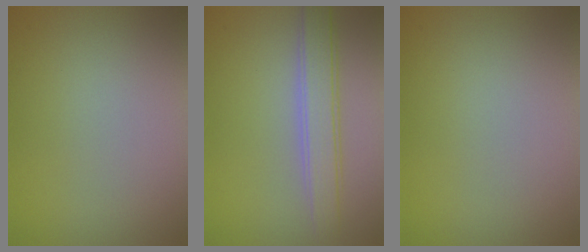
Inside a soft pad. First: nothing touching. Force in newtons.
{"total": 3.5, "press": 3.5, "slide": 0.2}
{"total": 0.0}